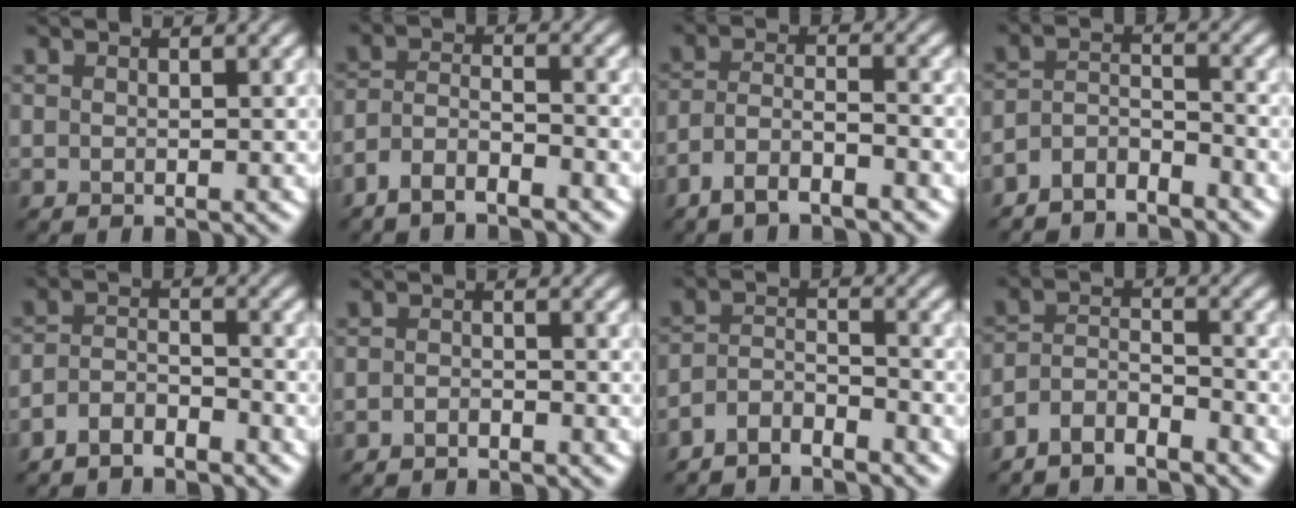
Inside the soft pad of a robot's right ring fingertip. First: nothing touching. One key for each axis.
{"total": 3.5, "fx": -2.8, "fy": 0.9, "fz": 1.9, "tx": -0.039, "ty": 0.002, "tz": -0.062}
{"total": 4.0, "fx": -2.9, "fy": 1.0, "fz": 2.5, "tx": -0.050, "ty": 0.004, "tz": -0.063}
{"total": 3.6, "fx": -3.2, "fy": 1.1, "fz": 1.2, "tx": -0.027, "ty": 0.000, "tz": -0.071}
{"total": 3.0, "fx": -2.4, "fy": 1.0, "fz": 1.4, "tx": -0.029, "ty": 0.004, "tz": -0.053}
{"total": 1.1, "fx": -0.9, "fy": 0.3, "fz": 0.5, "tx": -0.010, "ty": 0.001, "tz": -0.019}
{"total": 3.4, "fx": -3.1, "fy": 0.8, "fz": 1.1, "tx": -0.025, "ty": 0.001, "tz": -0.066}
{"total": 3.8, "fx": -3.4, "fy": 1.0, "fz": 1.5, "tx": -0.029, "ty": 0.002, "tz": -0.072}